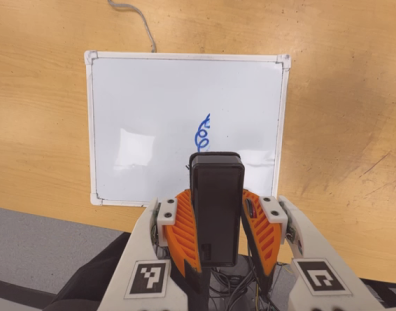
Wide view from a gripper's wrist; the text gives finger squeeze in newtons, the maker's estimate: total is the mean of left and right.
{"total": 6.5, "left": 5.3, "right": 7.7}